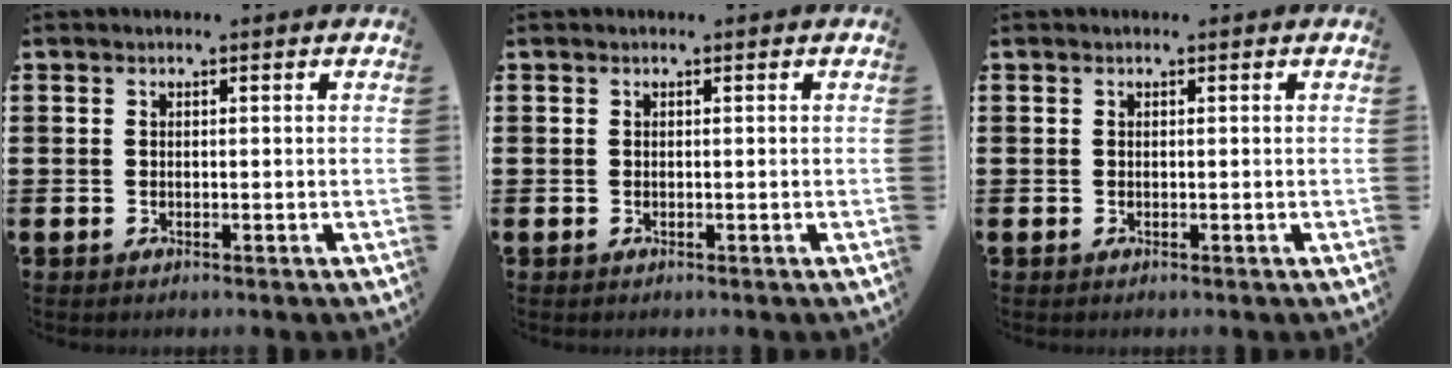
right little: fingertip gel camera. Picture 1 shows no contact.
{"total": 0.0}
{"total": 0.0}